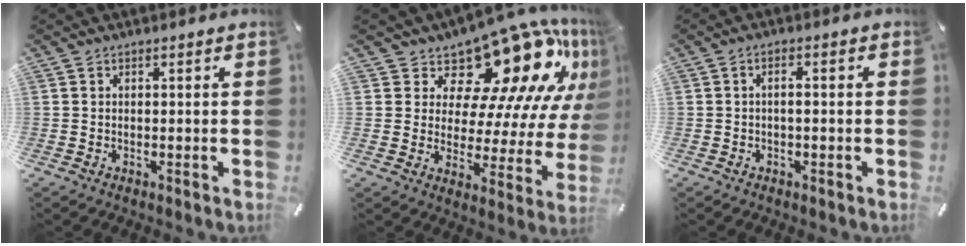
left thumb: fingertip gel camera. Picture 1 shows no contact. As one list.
[{"total": 20.5, "force": [14.5, 9.1, 11.3], "torque": [-0.148, -0.121, 0.239]}, {"total": 2.2, "force": [-0.7, 0.7, 1.9], "torque": [-0.033, 0.006, -0.014]}]